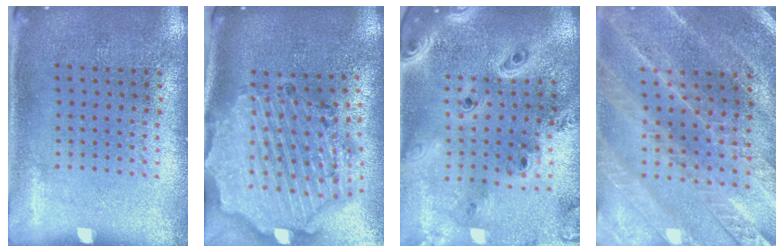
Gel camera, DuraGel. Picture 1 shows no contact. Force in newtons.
{"total": 2.9, "press": 2.6, "slide": 1.2}
{"total": 4.0, "press": 3.0, "slide": 2.6}
{"total": 2.5, "press": 2.5, "slide": 0.3}